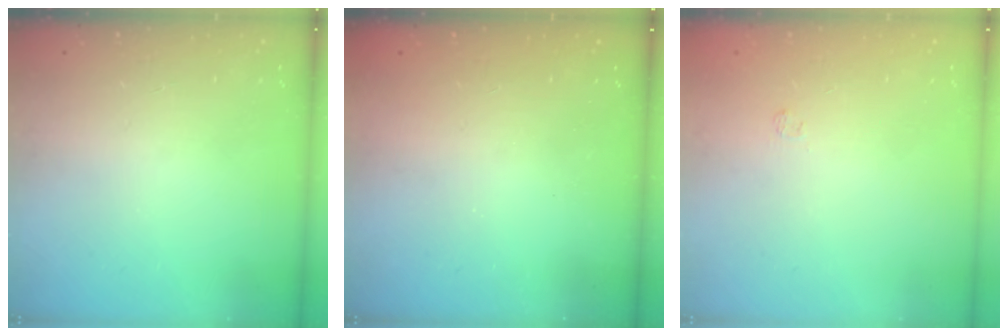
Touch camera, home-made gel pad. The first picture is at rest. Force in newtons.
{"total": 2.3, "press": 2.1, "slide": 0.8}
{"total": 1.7, "press": 1.2, "slide": 1.1}